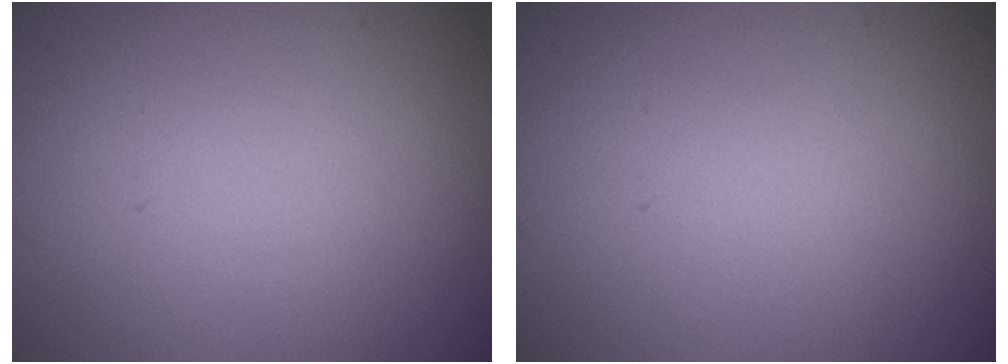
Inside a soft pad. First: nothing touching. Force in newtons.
{"total": 0.0}